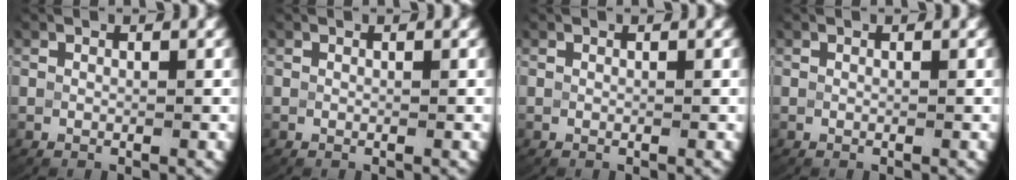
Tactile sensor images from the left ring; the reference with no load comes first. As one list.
[{"total": 0.0}, {"total": 0.0}, {"total": 0.0}]